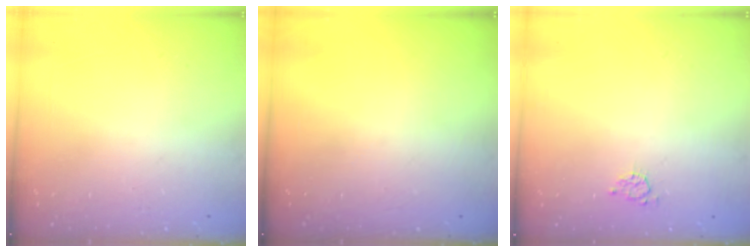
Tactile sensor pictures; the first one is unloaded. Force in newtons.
{"total": 0.0}
{"total": 3.9, "press": 3.9, "slide": 0.5}